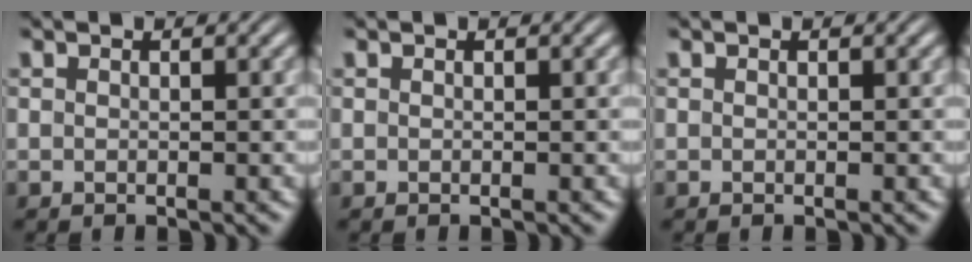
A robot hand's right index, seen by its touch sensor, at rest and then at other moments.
{"total": 0.0}
{"total": 0.0}